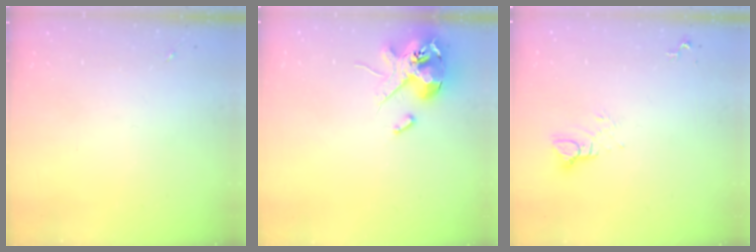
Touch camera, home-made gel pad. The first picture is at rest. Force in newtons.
{"total": 14.7, "press": 14.5, "slide": 2.1}
{"total": 5.6, "press": 5.6, "slide": 0.0}